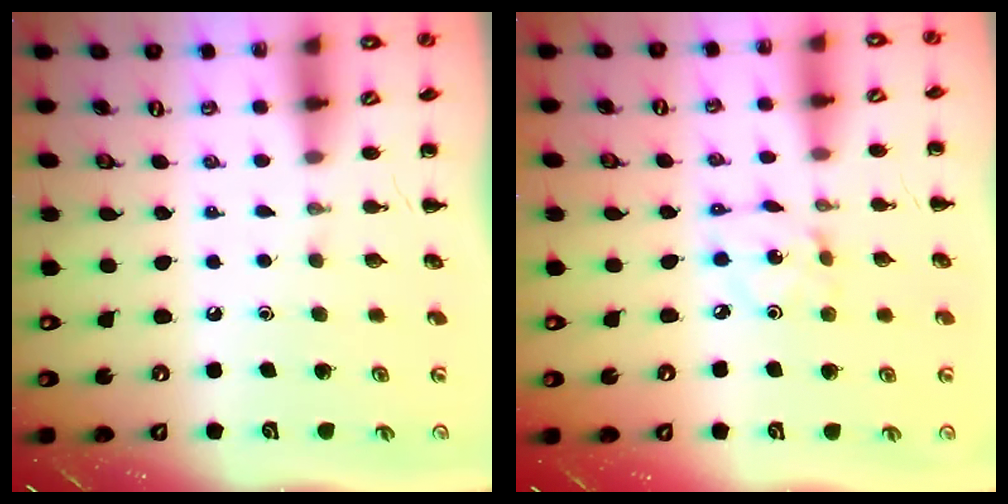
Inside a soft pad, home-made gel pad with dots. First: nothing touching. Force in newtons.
{"total": 2.1, "press": 2.0, "slide": 0.6}